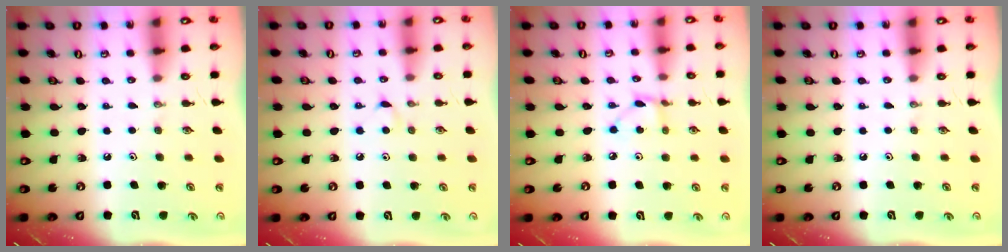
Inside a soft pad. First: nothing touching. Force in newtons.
{"total": 3.8, "press": 3.8, "slide": 0.5}
{"total": 2.9, "press": 2.9, "slide": 0.2}
{"total": 0.0}